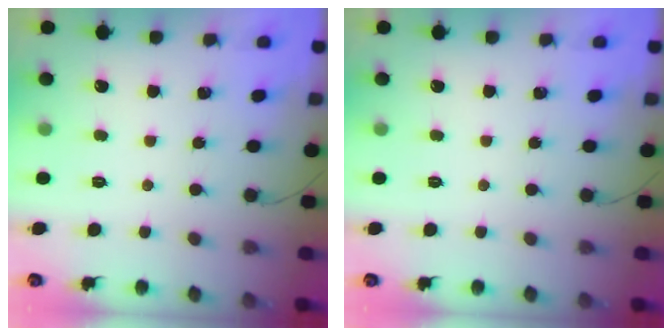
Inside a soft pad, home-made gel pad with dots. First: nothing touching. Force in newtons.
{"total": 0.0}